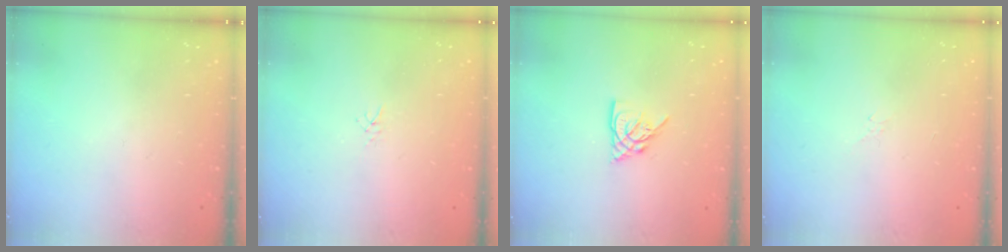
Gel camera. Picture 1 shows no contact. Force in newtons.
{"total": 1.9, "press": 1.9, "slide": 0.3}
{"total": 6.1, "press": 6.1, "slide": 0.4}
{"total": 2.1, "press": 2.0, "slide": 0.6}